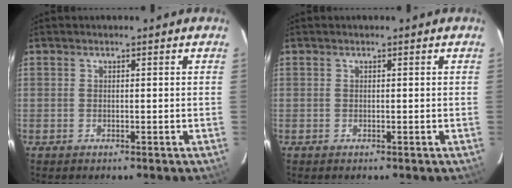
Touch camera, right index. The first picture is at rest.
{"total": 0.0}